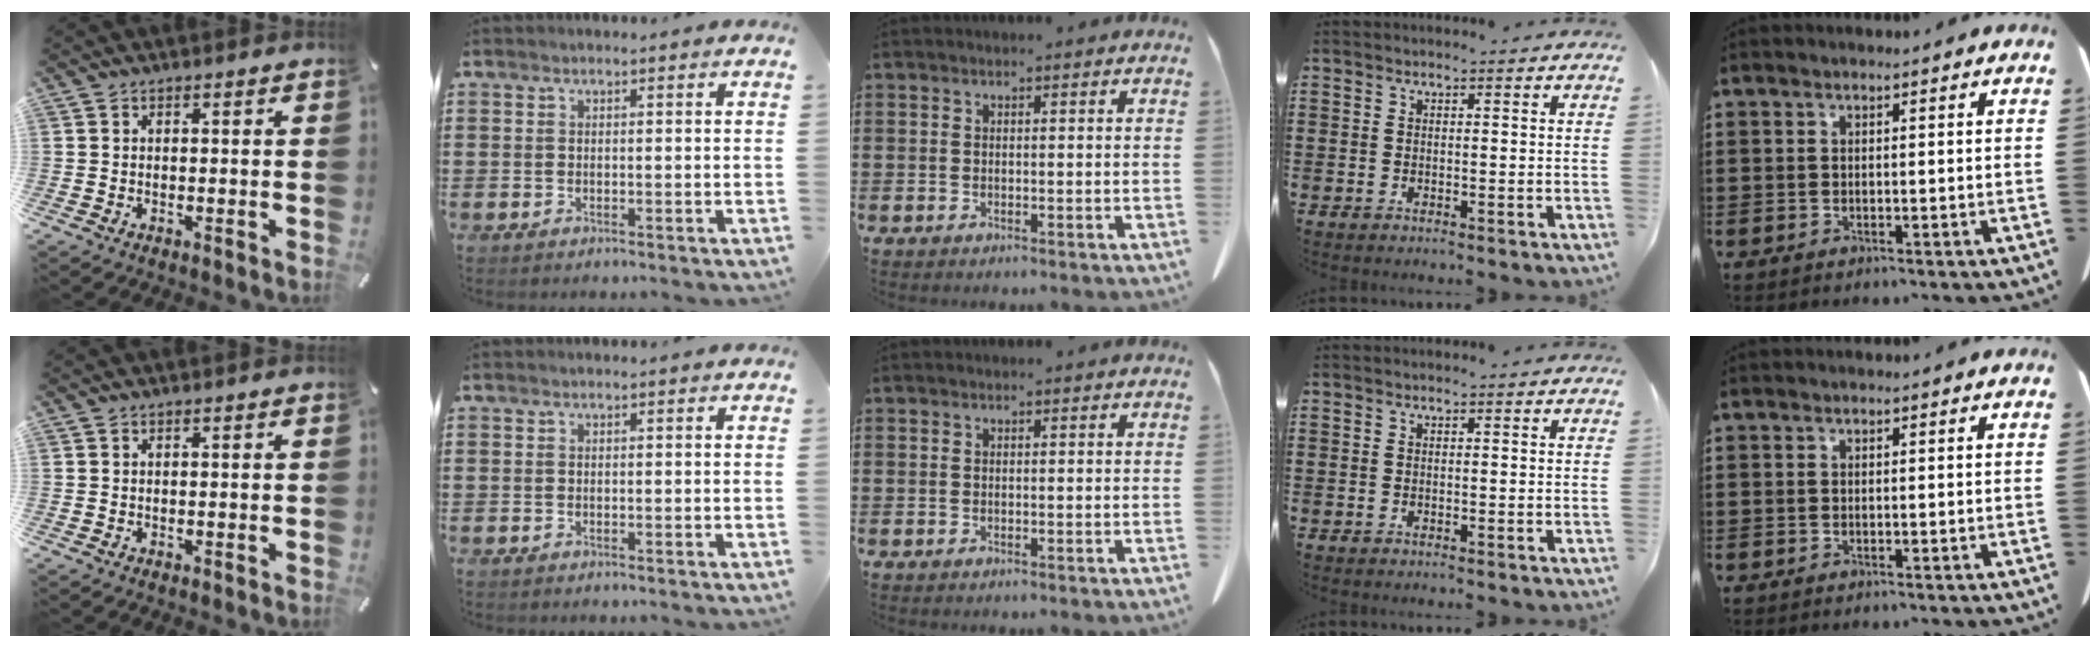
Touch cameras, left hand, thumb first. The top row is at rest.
{}